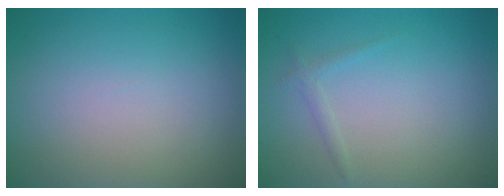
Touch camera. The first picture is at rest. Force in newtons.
{"total": 0.9, "press": 0.9, "slide": 0.1}